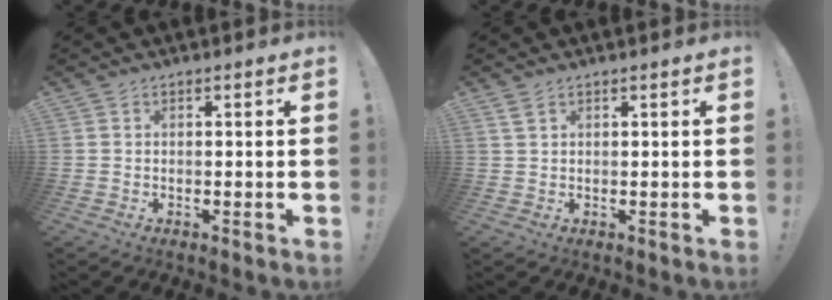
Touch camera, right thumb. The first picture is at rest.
{"total": 1.9, "force": [1.3, 0.7, 1.1], "torque": [-0.018, -0.002, 0.024]}